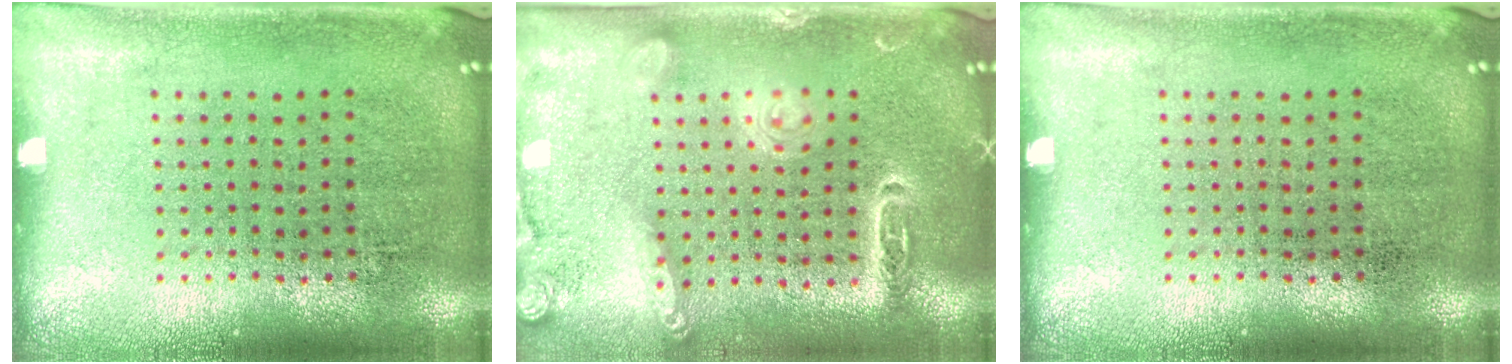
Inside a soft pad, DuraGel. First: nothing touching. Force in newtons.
{"total": 2.0, "press": 1.9, "slide": 0.6}
{"total": 0.0}